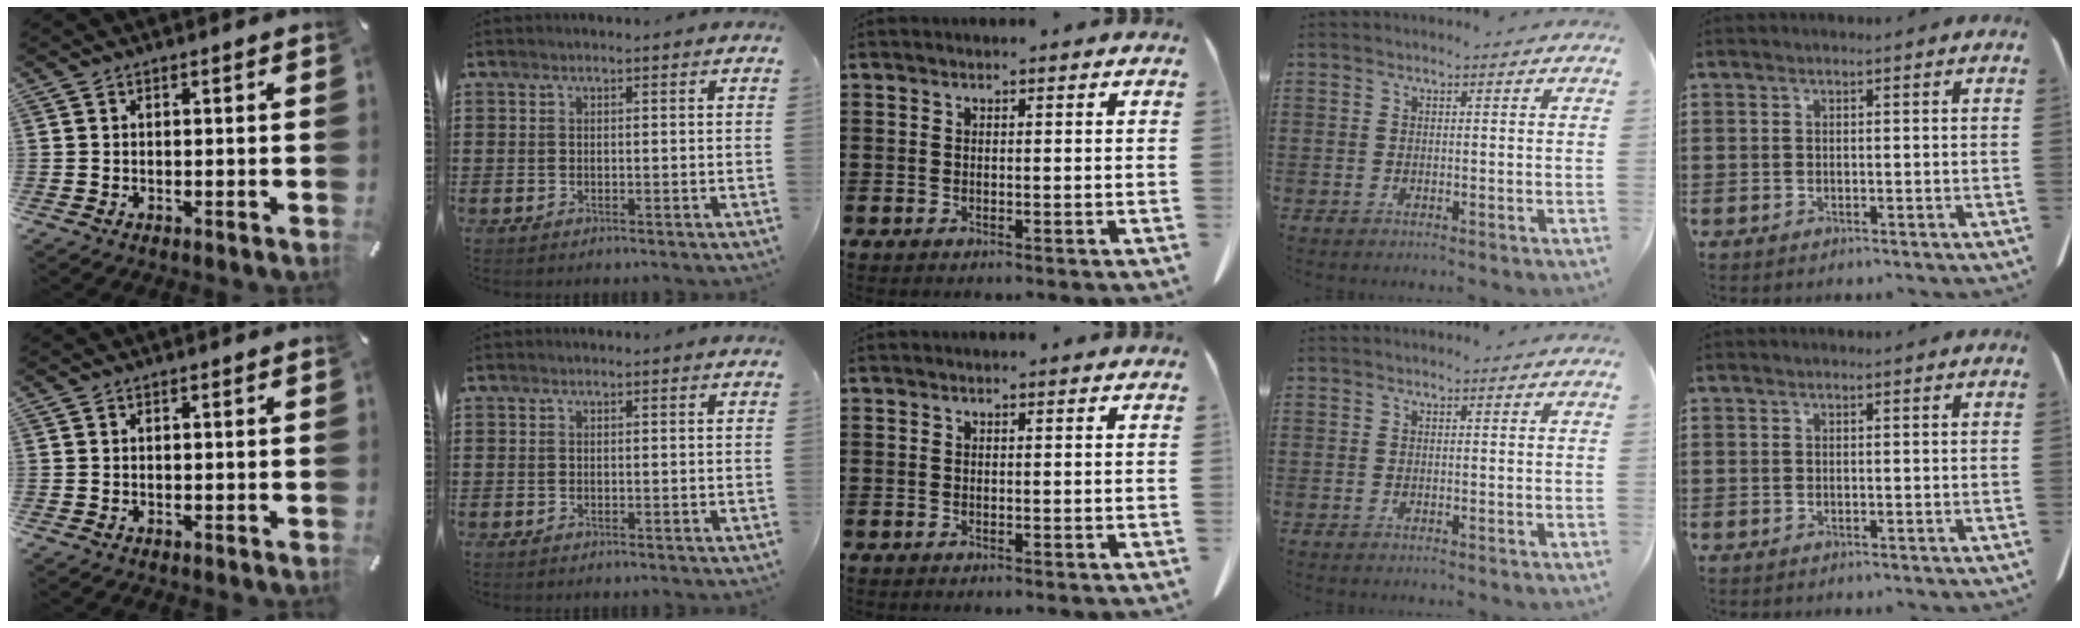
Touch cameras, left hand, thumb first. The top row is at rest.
{}